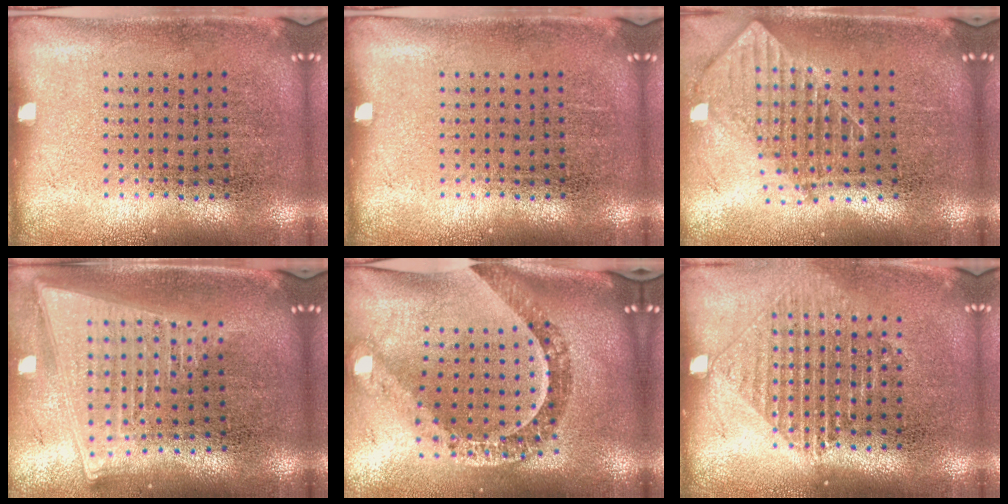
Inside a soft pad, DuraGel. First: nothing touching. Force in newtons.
{"total": 0.0}
{"total": 1.9, "press": 1.5, "slide": 1.2}
{"total": 2.1, "press": 1.7, "slide": 1.1}
{"total": 1.8, "press": 1.6, "slide": 0.8}
{"total": 1.3, "press": 1.3, "slide": 0.5}